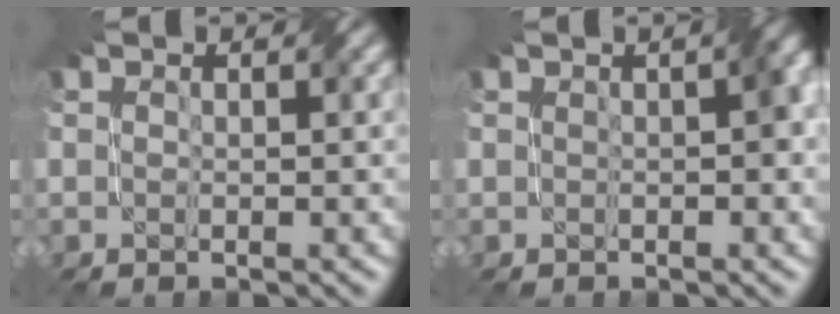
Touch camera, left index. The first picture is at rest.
{"total": 2.5, "force": [0.3, 0.8, 2.4], "torque": [-0.032, 0.011, 0.003]}